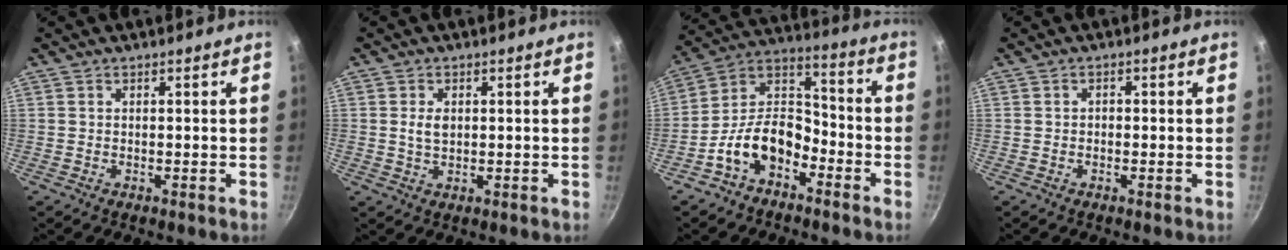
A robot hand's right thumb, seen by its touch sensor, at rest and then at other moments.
{"total": 3.0, "force": [0.5, 2.0, 2.2], "torque": [-0.030, 0.000, 0.010]}
{"total": 13.0, "force": [-6.6, 8.1, 7.8], "torque": [-0.107, 0.076, -0.141]}
{"total": 0.9, "force": [-0.3, 0.7, 0.5], "torque": [-0.009, 0.005, -0.005]}